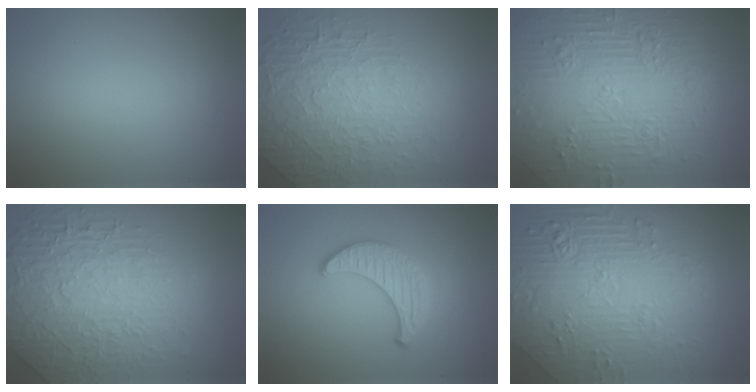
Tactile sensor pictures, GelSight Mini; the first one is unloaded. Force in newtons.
{"total": 5.9, "press": 5.0, "slide": 3.0}
{"total": 11.0, "press": 7.4, "slide": 8.2}
{"total": 8.0, "press": 5.9, "slide": 5.3}
{"total": 2.4, "press": 2.4, "slide": 0.1}
{"total": 8.5, "press": 6.3, "slide": 5.7}